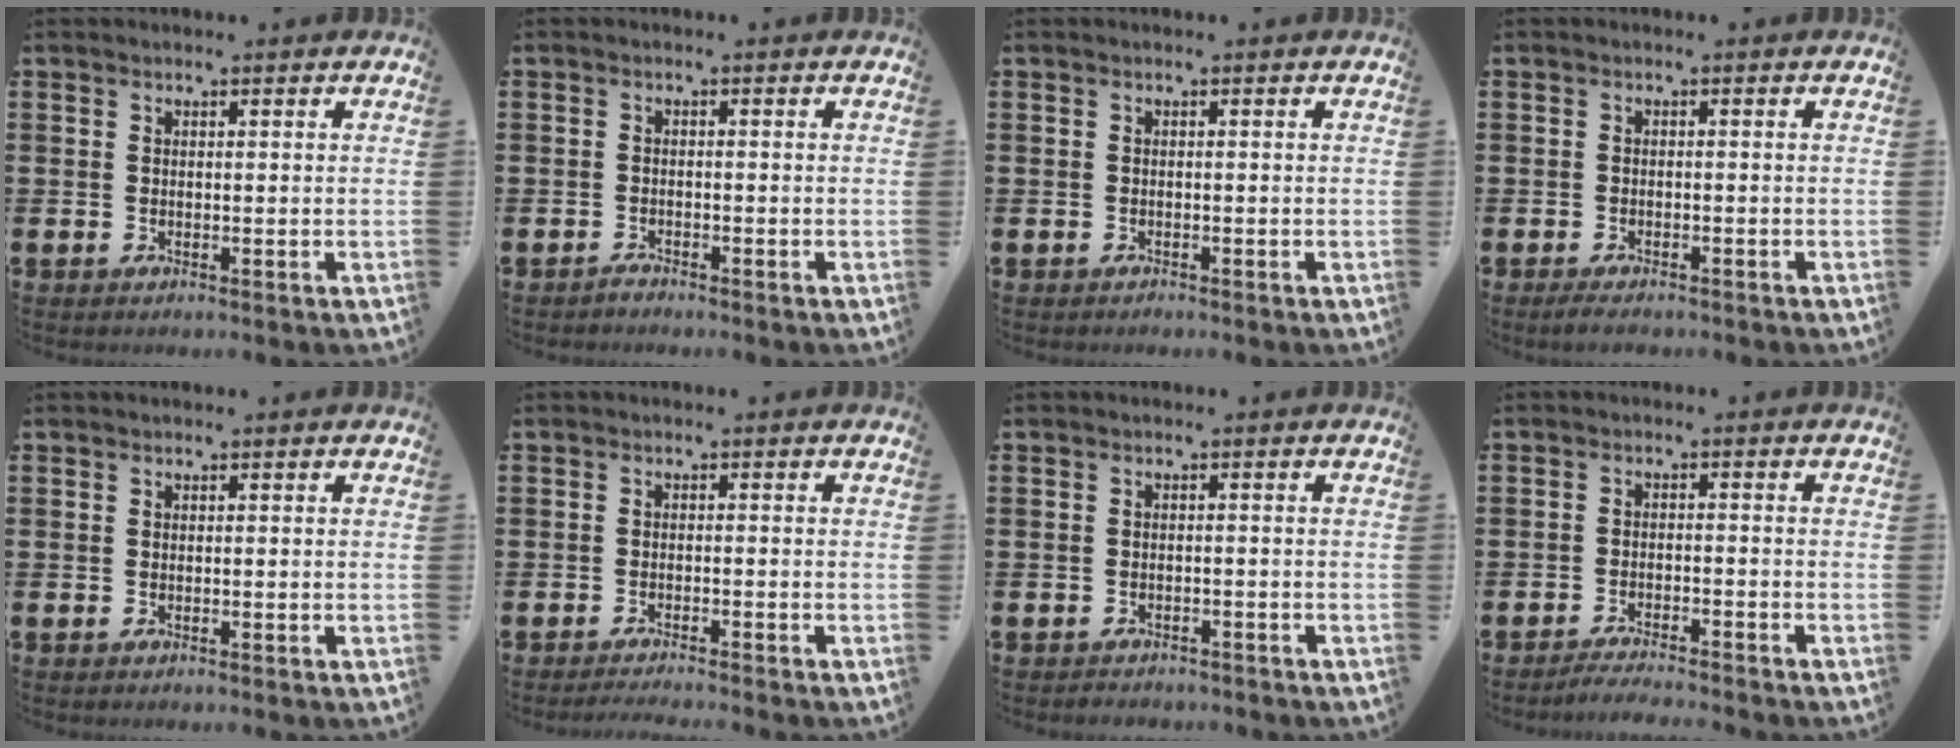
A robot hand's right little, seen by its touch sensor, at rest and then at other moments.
{"total": 0.8, "force": [-0.8, 0.1, 0.0], "torque": [-0.003, -0.002, -0.017]}
{"total": 0.0}
{"total": 1.3, "force": [-1.0, 0.3, 0.7], "torque": [-0.013, 0.001, -0.021]}
{"total": 0.0}
{"total": 1.1, "force": [-1.1, -0.2, 0.2], "torque": [-0.003, -0.001, -0.021]}
{"total": 1.0, "force": [-1.0, 0.1, -0.1], "torque": [-0.002, 0.003, -0.023]}
{"total": 2.3, "force": [-2.2, -0.2, 0.4], "torque": [-0.007, 0.003, -0.045]}